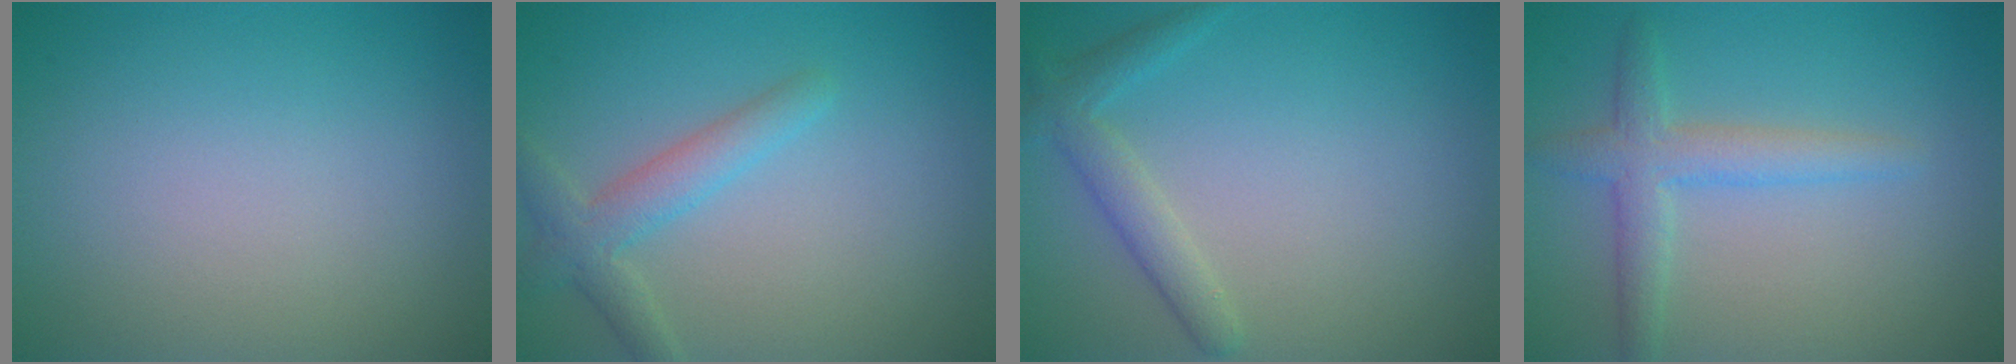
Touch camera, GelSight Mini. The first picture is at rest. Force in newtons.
{"total": 2.8, "press": 2.8, "slide": 0.1}
{"total": 2.3, "press": 2.3, "slide": 0.1}
{"total": 3.1, "press": 3.1, "slide": 0.1}